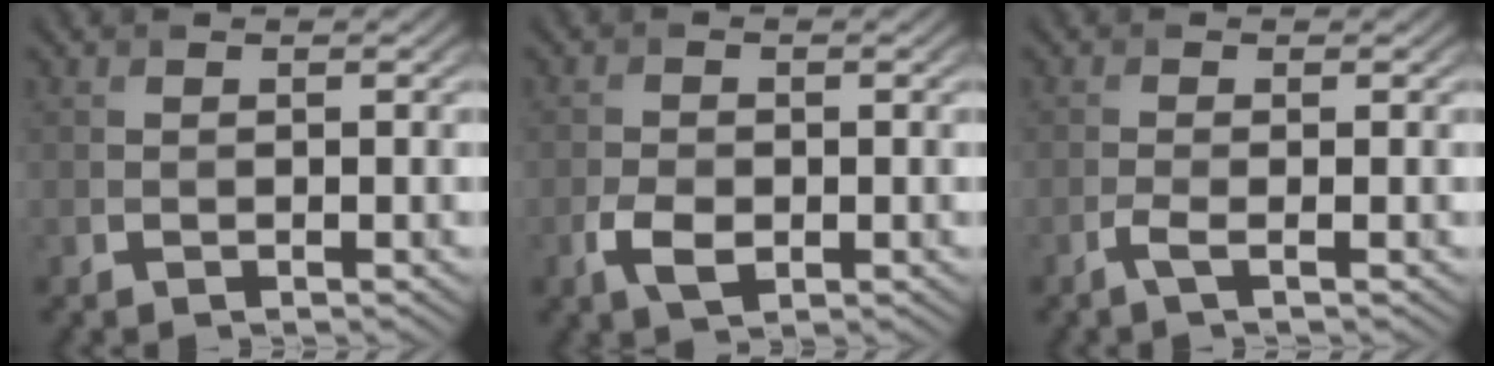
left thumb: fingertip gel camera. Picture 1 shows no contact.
{"total": 3.3, "force": [-1.3, 2.0, 2.4], "torque": [-0.054, -0.006, -0.026]}
{"total": 1.7, "force": [-0.8, 0.2, 1.5], "torque": [-0.032, 0.005, -0.026]}